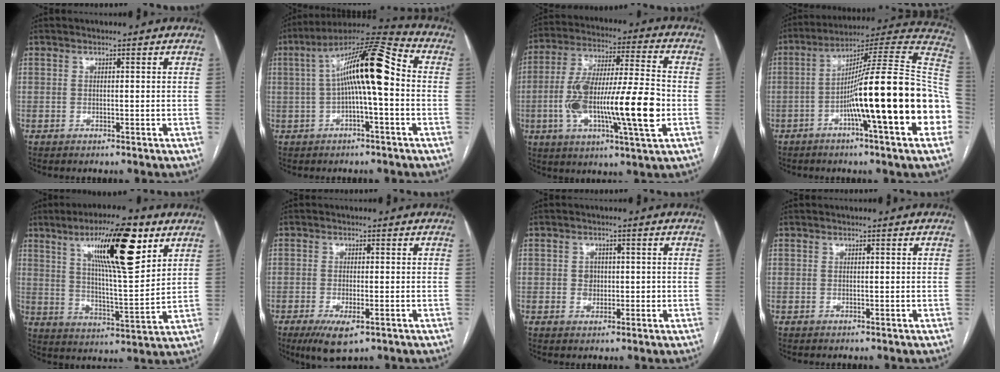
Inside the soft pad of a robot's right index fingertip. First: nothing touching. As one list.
[{"total": 13.9, "force": [0.7, 2.1, 13.7], "torque": [-0.235, 0.045, 0.006]}, {"total": 19.3, "force": [-3.9, 2.7, 18.8], "torque": [-0.338, 0.005, -0.063]}, {"total": 25.9, "force": [-5.4, 0.8, 25.3], "torque": [-0.292, 0.016, -0.093]}, {"total": 16.5, "force": [8.5, 2.6, 14.0], "torque": [-0.230, 0.003, 0.138]}, {"total": 5.6, "force": [-2.9, 1.8, 4.5], "torque": [-0.080, -0.012, -0.042]}, {"total": 2.6, "force": [0.0, 2.3, 1.2], "torque": [-0.012, 0.004, 0.003]}, {"total": 0.0}]